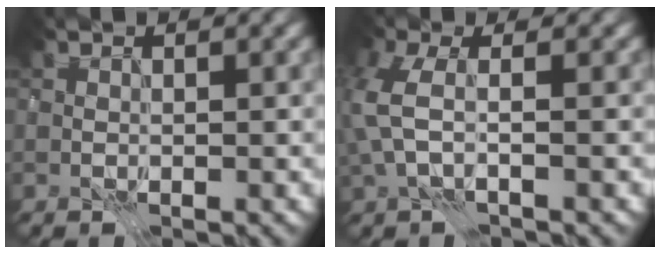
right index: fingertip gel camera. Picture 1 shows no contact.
{"total": 3.6, "force": [-1.0, 1.7, 3.0], "torque": [-0.084, 0.001, -0.026]}